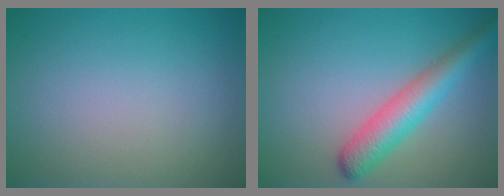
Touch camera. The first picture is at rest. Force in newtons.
{"total": 4.4, "press": 4.4, "slide": 0.1}